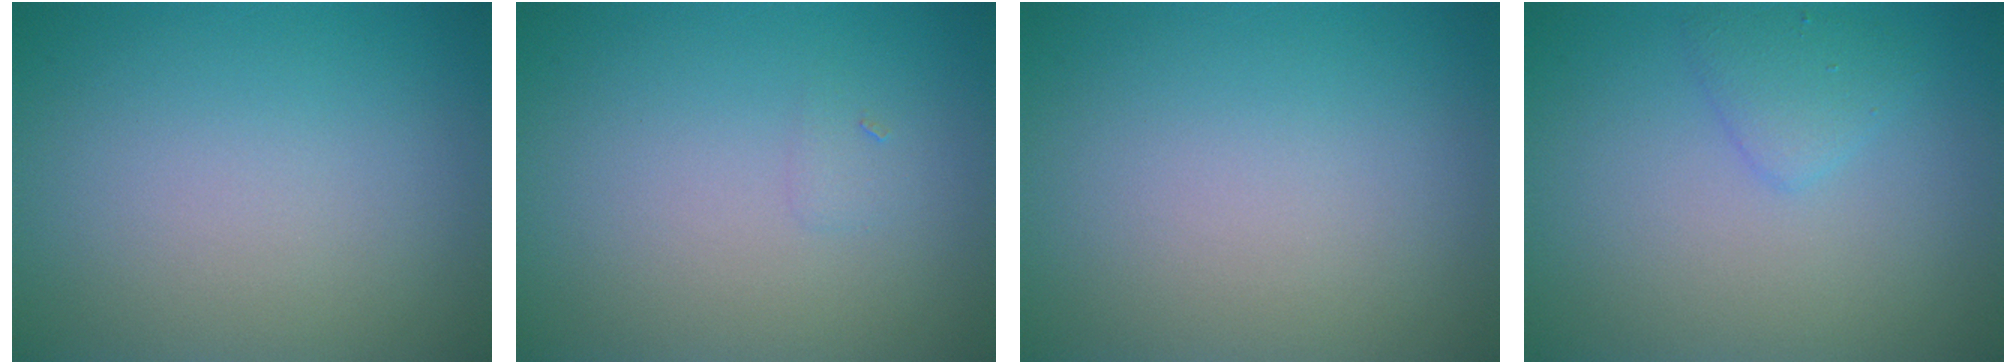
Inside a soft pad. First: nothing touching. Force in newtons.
{"total": 0.5, "press": 0.5, "slide": 0.1}
{"total": 0.0}
{"total": 1.7, "press": 1.6, "slide": 0.1}